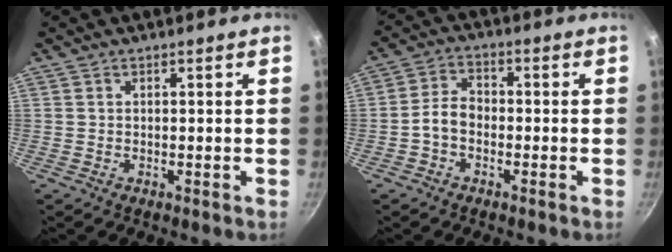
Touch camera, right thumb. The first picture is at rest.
{"total": 4.8, "force": [-1.6, 3.4, 3.0], "torque": [-0.047, 0.027, -0.041]}